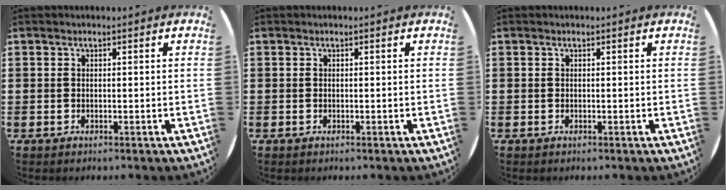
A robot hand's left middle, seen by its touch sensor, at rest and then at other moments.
{"total": 0.0}
{"total": 0.0}